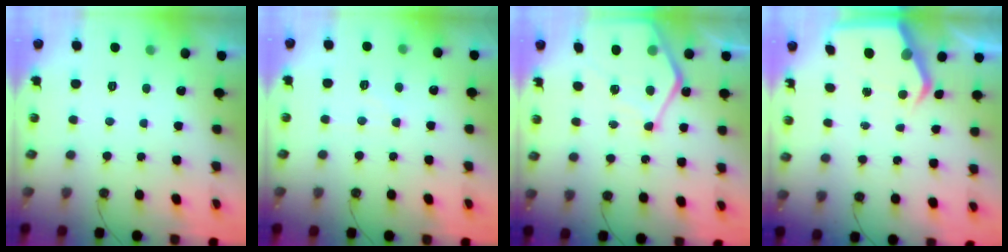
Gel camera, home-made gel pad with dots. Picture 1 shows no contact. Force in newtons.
{"total": 5.5, "press": 5.5, "slide": 0.7}
{"total": 11.8, "press": 11.8, "slide": 1.0}
{"total": 4.9, "press": 4.9, "slide": 0.2}